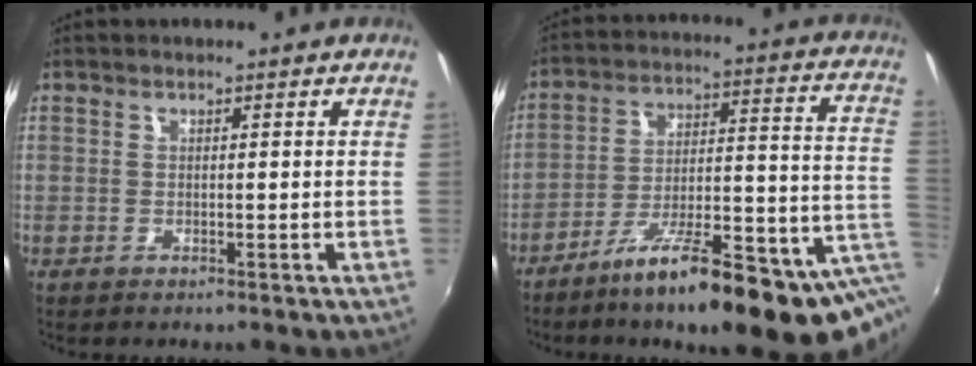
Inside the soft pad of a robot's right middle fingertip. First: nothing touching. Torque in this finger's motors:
{"motor_torque": [1.82, -0.32, 0.47, 0.21]}